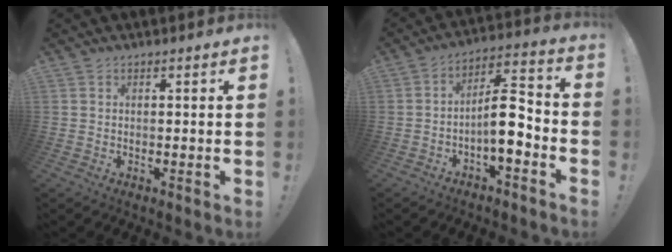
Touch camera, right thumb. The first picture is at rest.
{"total": 11.3, "force": [-3.5, 4.1, 9.9], "torque": [-0.156, 0.021, -0.059]}